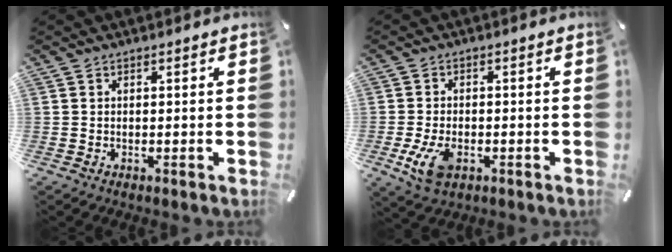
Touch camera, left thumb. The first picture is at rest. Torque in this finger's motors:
{"motor_torque": [-0.16, 1.04, 0.78, 0.40, 0.20]}